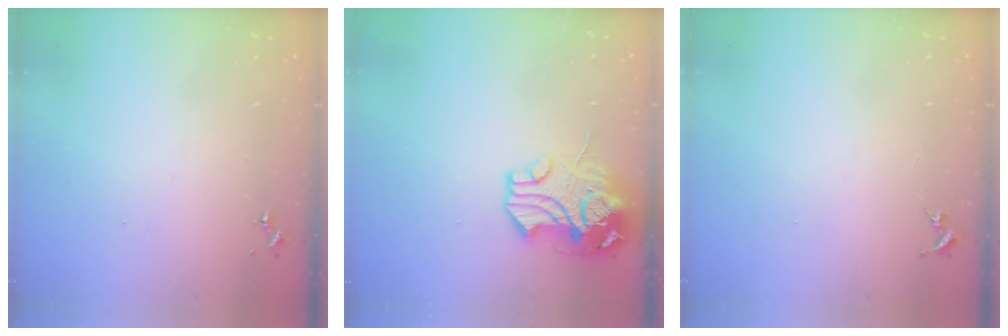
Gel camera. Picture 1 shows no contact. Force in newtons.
{"total": 12.6, "press": 12.5, "slide": 2.1}
{"total": 0.0}